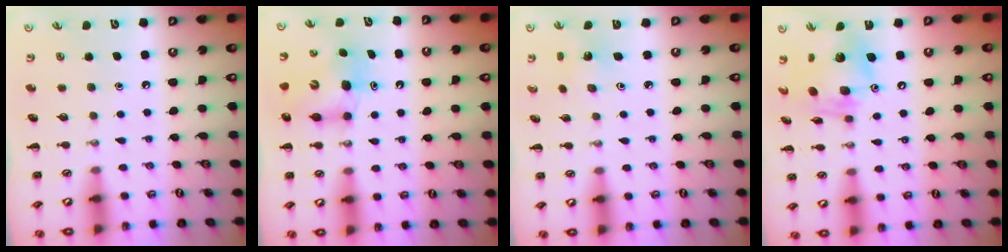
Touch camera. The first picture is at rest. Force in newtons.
{"total": 6.7, "press": 6.6, "slide": 1.0}
{"total": 2.0, "press": 1.9, "slide": 0.7}
{"total": 13.3, "press": 13.2, "slide": 2.1}